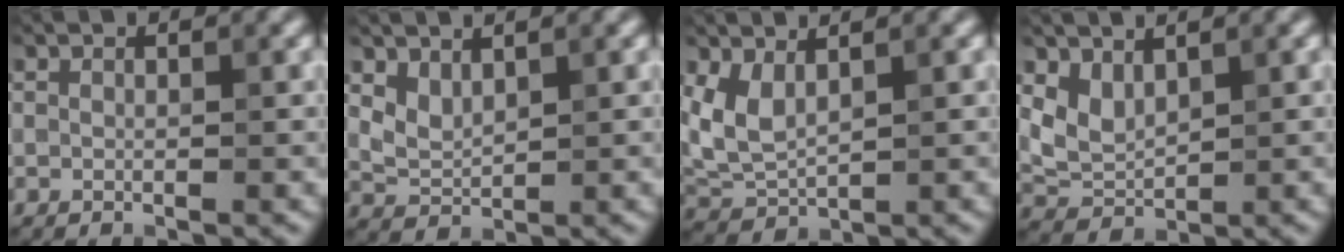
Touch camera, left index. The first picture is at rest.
{"total": 1.6, "force": [1.0, 1.0, 0.8], "torque": [-0.026, -0.009, 0.027]}
{"total": 2.9, "force": [1.2, 1.5, 2.2], "torque": [-0.065, -0.005, 0.031]}
{"total": 2.2, "force": [1.1, 1.5, 1.2], "torque": [-0.035, -0.014, 0.032]}